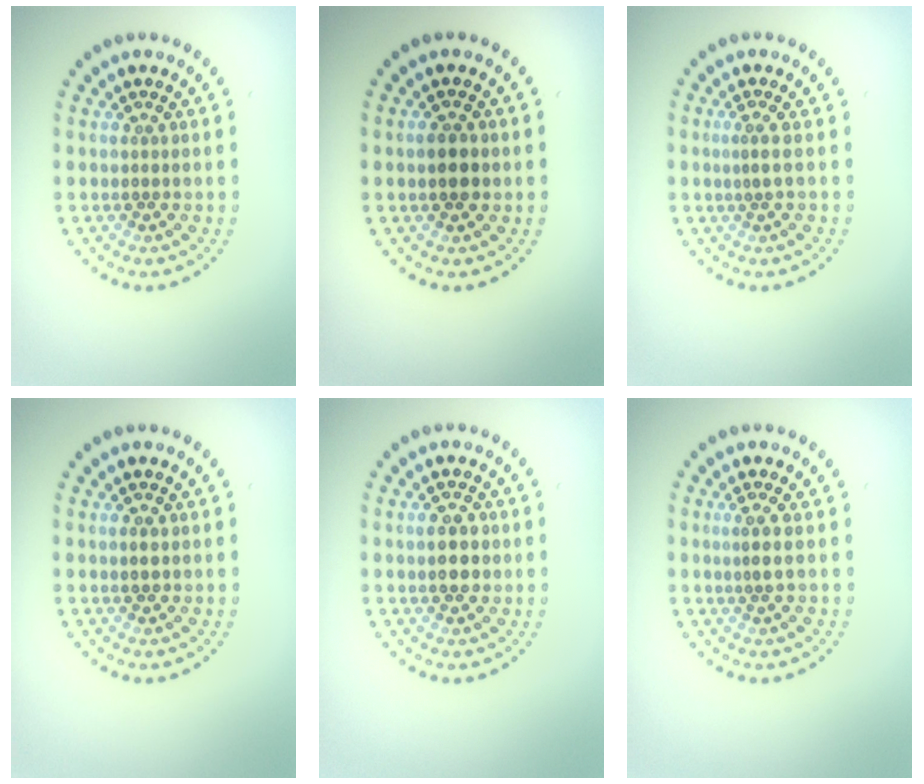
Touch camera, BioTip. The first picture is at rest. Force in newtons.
{"total": 2.2, "press": 2.2, "slide": 0.2}
{"total": 1.0, "press": 0.4, "slide": 1.0}
{"total": 0.9, "press": 0.9, "slide": 0.1}
{"total": 2.6, "press": 2.6, "slide": 0.1}
{"total": 1.6, "press": 1.2, "slide": 1.1}